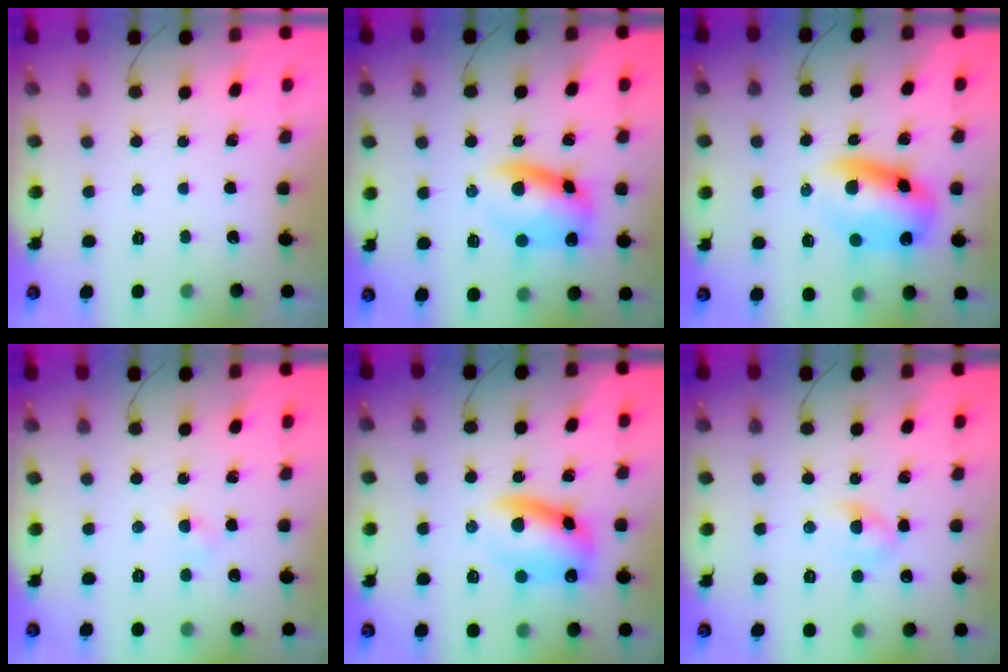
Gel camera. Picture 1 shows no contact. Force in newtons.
{"total": 11.1, "press": 11.0, "slide": 1.4}
{"total": 11.0, "press": 10.6, "slide": 2.7}
{"total": 2.9, "press": 2.7, "slide": 1.1}
{"total": 13.2, "press": 13.0, "slide": 2.3}
{"total": 4.9, "press": 4.6, "slide": 1.5}